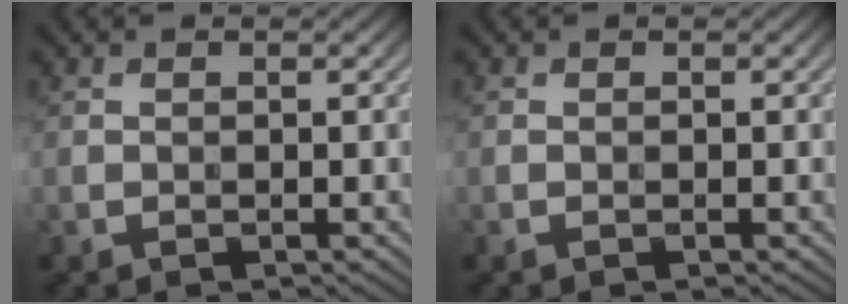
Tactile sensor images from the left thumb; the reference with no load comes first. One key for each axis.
{"total": 0.6, "fx": 0.3, "fy": -0.5, "fz": 0.2, "tx": -0.007, "ty": 0.000, "tz": 0.005}